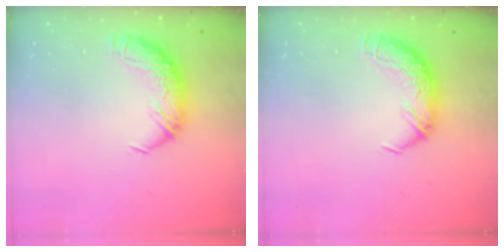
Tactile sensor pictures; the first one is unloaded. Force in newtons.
{"total": 0.0}